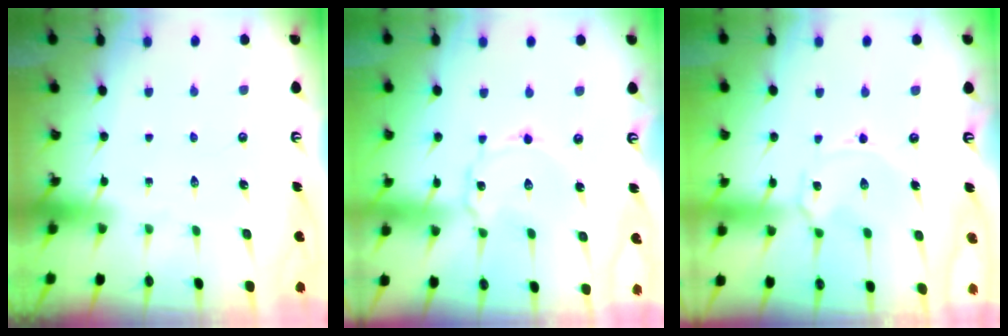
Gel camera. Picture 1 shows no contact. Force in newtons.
{"total": 2.8, "press": 2.8, "slide": 0.3}
{"total": 3.0, "press": 2.9, "slide": 0.4}